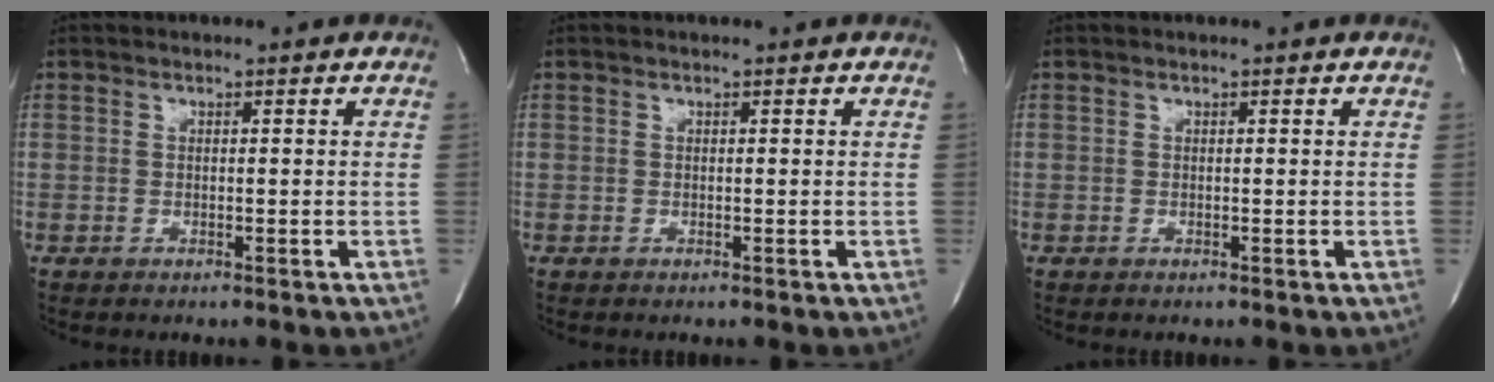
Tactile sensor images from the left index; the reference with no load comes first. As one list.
[{"total": 0.0}, {"total": 0.0}]